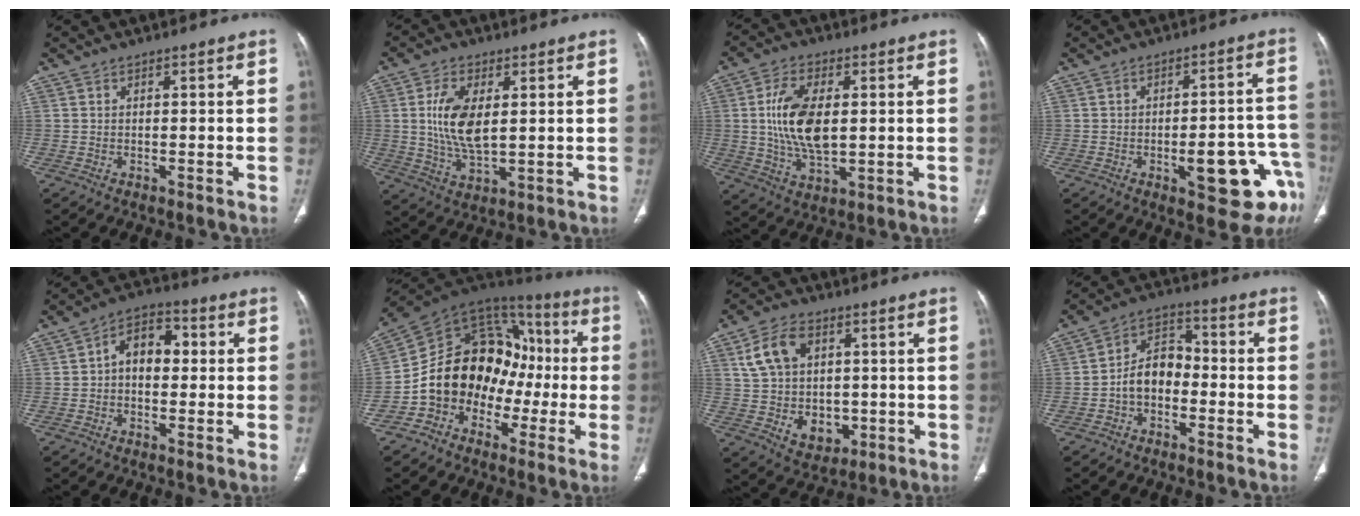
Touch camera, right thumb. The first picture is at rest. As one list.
[{"total": 10.1, "force": [1.7, 5.0, 8.6], "torque": [-0.166, -0.013, 0.037]}, {"total": 12.7, "force": [1.3, 6.6, 10.8], "torque": [-0.201, -0.007, 0.028]}, {"total": 14.3, "force": [-5.8, 4.6, 12.2], "torque": [-0.109, 0.037, -0.062]}, {"total": 8.0, "force": [0.5, 5.4, 5.9], "torque": [-0.067, 0.028, -0.003]}, {"total": 18.2, "force": [-4.0, 14.0, 10.8], "torque": [-0.118, 0.087, -0.071]}, {"total": 13.2, "force": [1.4, 9.9, 8.6], "torque": [-0.111, 0.001, 0.039]}, {"total": 8.3, "force": [-2.2, 5.8, 5.5], "torque": [-0.075, 0.040, -0.054]}]